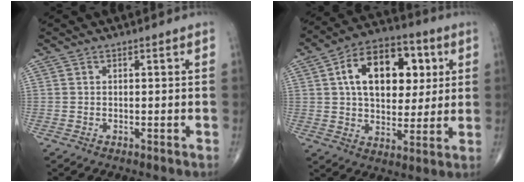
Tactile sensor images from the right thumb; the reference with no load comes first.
{"total": 18.1, "force": [4.6, 11.3, 13.3], "torque": [-0.174, 0.006, 0.071]}